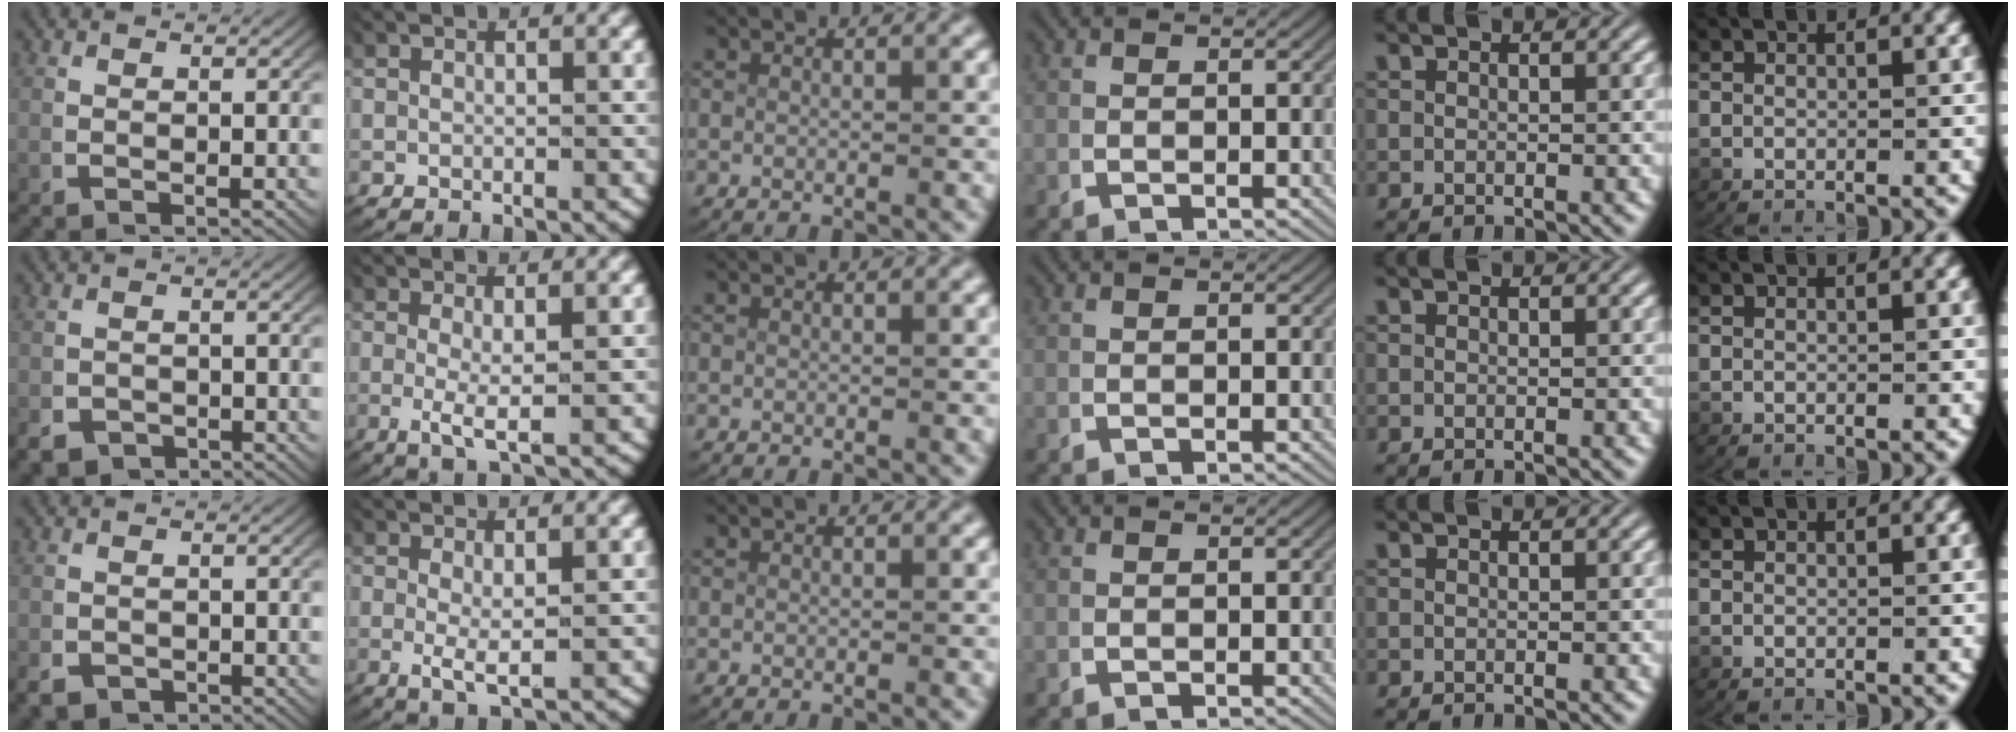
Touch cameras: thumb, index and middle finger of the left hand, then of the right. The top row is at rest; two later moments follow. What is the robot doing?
{"motion": "lift_and_place", "object": "paper towel"}